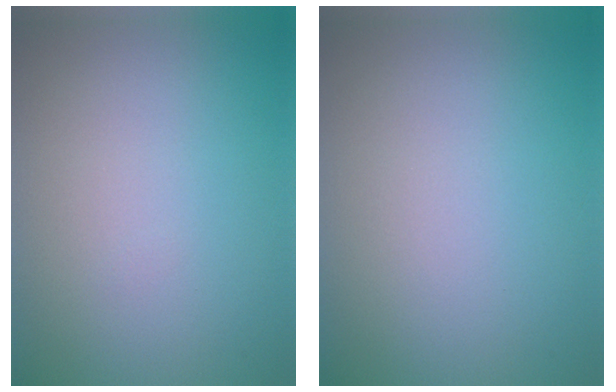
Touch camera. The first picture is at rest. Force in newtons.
{"total": 0.0}